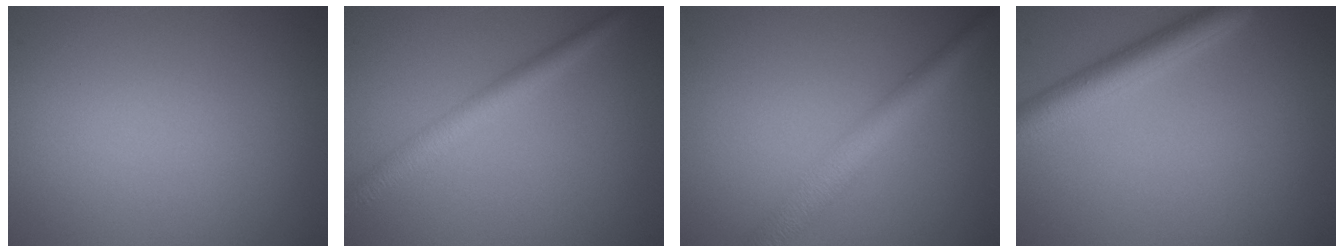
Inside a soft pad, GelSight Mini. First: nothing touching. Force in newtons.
{"total": 3.1, "press": 3.1, "slide": 0.0}
{"total": 4.1, "press": 4.1, "slide": 0.0}
{"total": 3.9, "press": 3.9, "slide": 0.2}